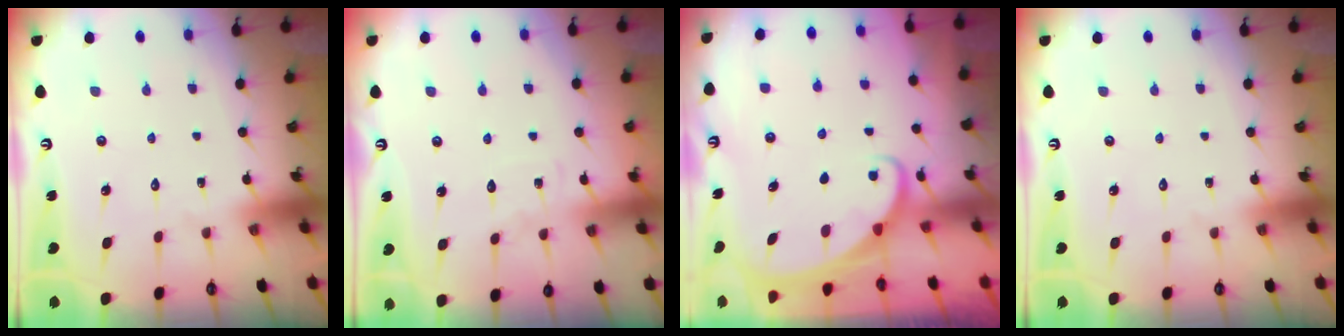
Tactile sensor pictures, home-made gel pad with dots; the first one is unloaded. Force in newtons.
{"total": 4.1, "press": 4.0, "slide": 0.3}
{"total": 1.7, "press": 1.7, "slide": 0.2}
{"total": 0.0}